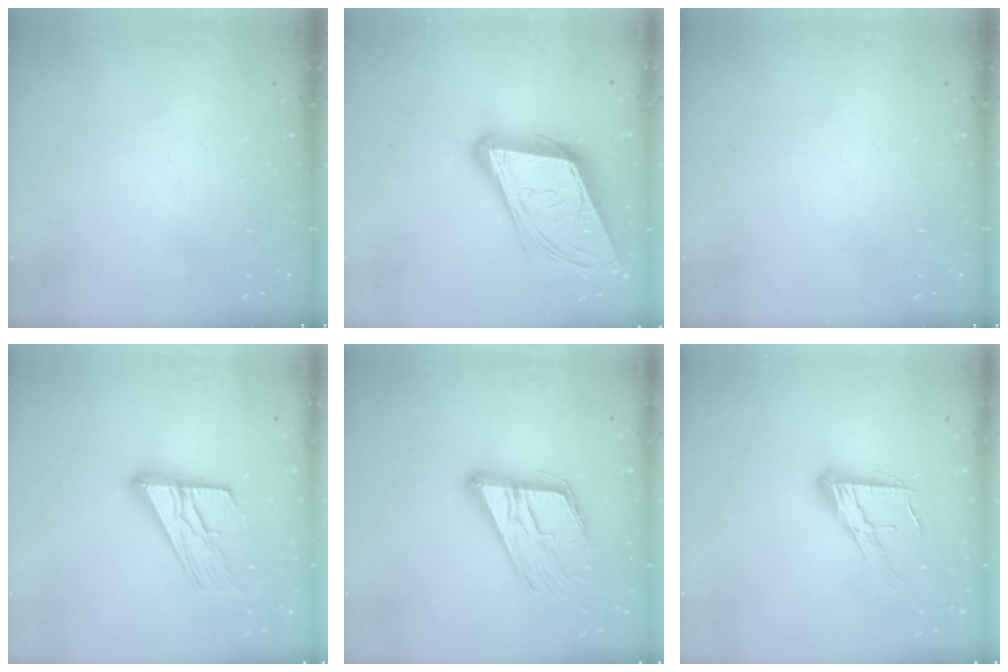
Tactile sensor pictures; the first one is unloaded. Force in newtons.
{"total": 19.4, "press": 18.9, "slide": 4.7}
{"total": 0.0}
{"total": 17.0, "press": 16.9, "slide": 1.6}
{"total": 18.9, "press": 18.8, "slide": 1.7}
{"total": 14.0, "press": 13.9, "slide": 1.1}